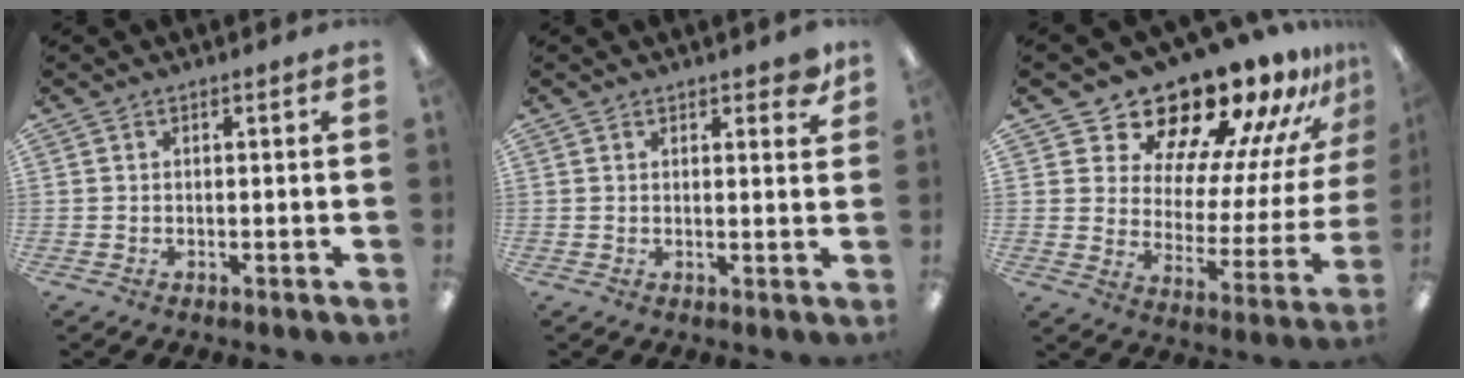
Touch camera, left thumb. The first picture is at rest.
{"total": 3.4, "force": [2.7, 1.2, 1.6], "torque": [-0.013, -0.011, 0.044]}
{"total": 19.0, "force": [17.0, 6.1, 5.6], "torque": [-0.096, -0.146, 0.293]}